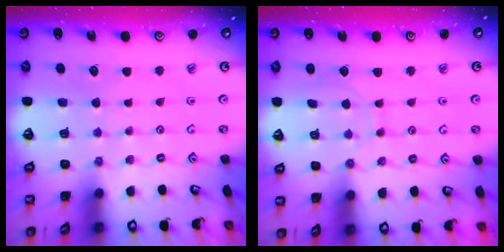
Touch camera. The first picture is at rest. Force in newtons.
{"total": 7.7, "press": 7.6, "slide": 0.6}